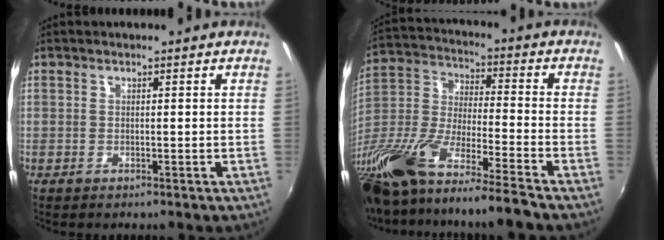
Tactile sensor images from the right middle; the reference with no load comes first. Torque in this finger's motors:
{"motor_torque": [1.07, -1.07, 0.56, 0.21]}